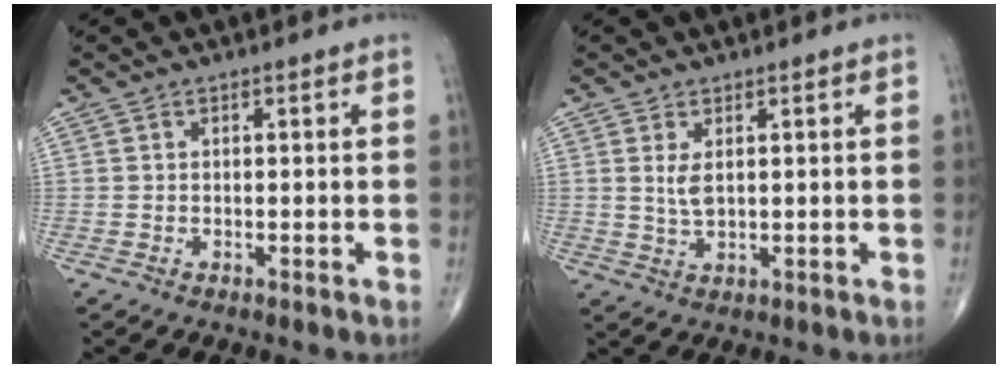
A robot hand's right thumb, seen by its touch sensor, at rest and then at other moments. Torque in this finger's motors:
{"motor_torque": [-0.37, 0.09, -0.32, -0.24, -0.03]}